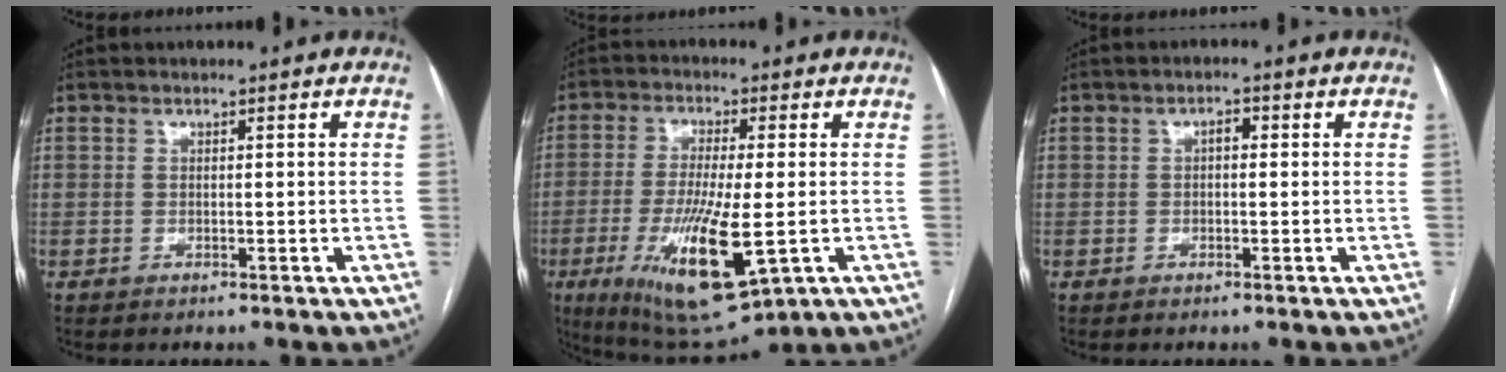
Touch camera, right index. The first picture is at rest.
{"total": 15.5, "force": [-4.4, 3.2, 14.5], "torque": [-0.274, -0.037, -0.062]}
{"total": 1.5, "force": [0.1, 0.7, 1.3], "torque": [-0.017, 0.005, -0.001]}